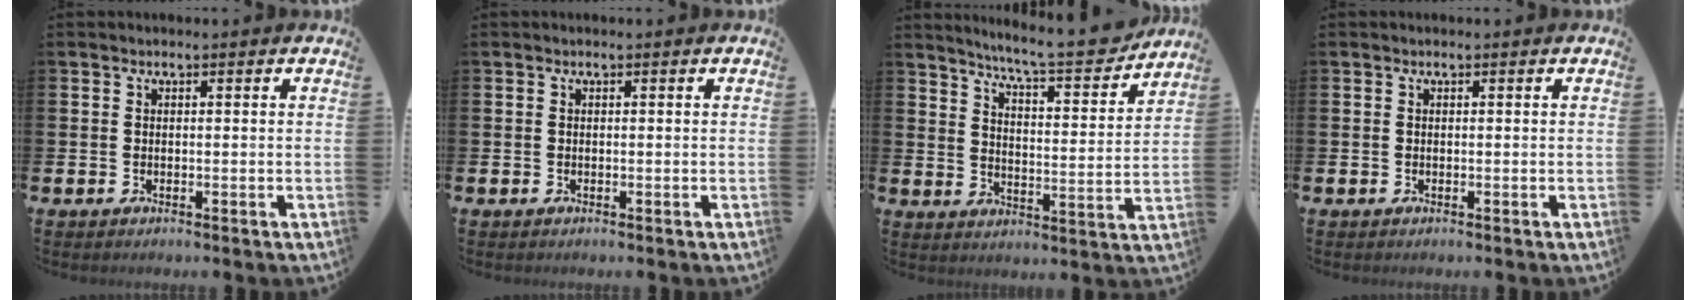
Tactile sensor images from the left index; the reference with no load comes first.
{"total": 0.0}
{"total": 8.2, "force": [7.7, 0.3, 2.8], "torque": [-0.067, -0.060, 0.130]}
{"total": 0.0}